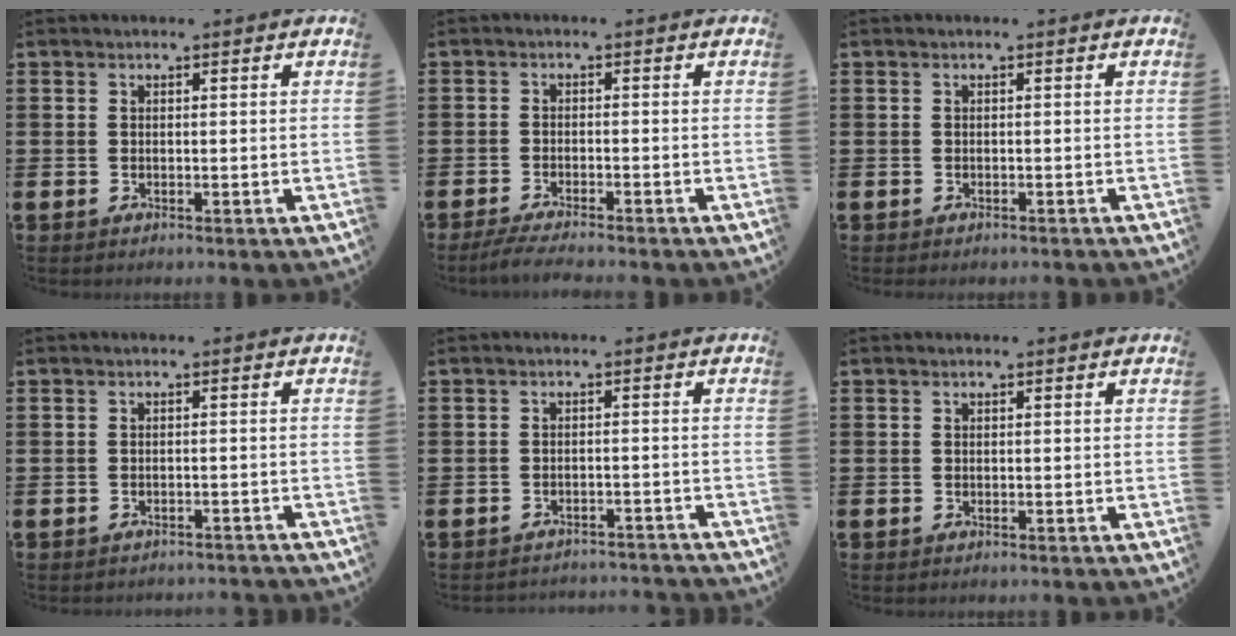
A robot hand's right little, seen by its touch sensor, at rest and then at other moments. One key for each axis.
{"total": 2.4, "fx": -2.0, "fy": 0.0, "fz": 1.3, "tx": -0.020, "ty": 0.002, "tz": -0.036}
{"total": 0.0}
{"total": 1.0, "fx": -1.0, "fy": 0.0, "fz": 0.0, "tx": -0.003, "ty": 0.001, "tz": -0.021}
{"total": 1.7, "fx": -1.7, "fy": -0.1, "fz": -0.1, "tx": -0.004, "ty": 0.004, "tz": -0.037}
{"total": 0.0}